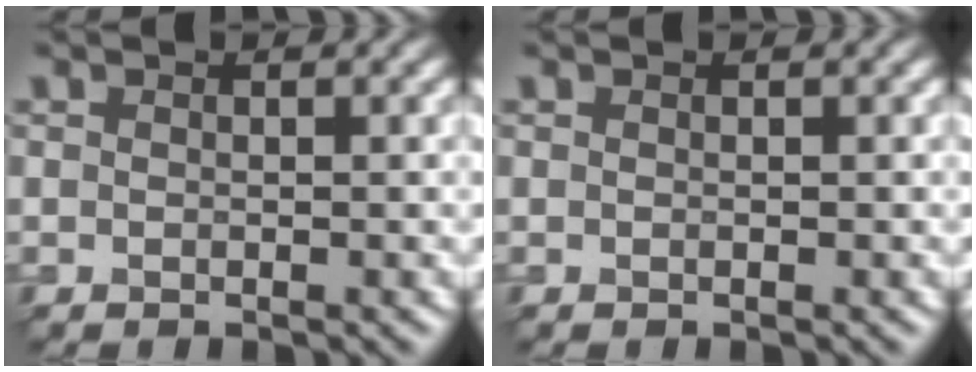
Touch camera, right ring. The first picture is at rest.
{"total": 0.0}